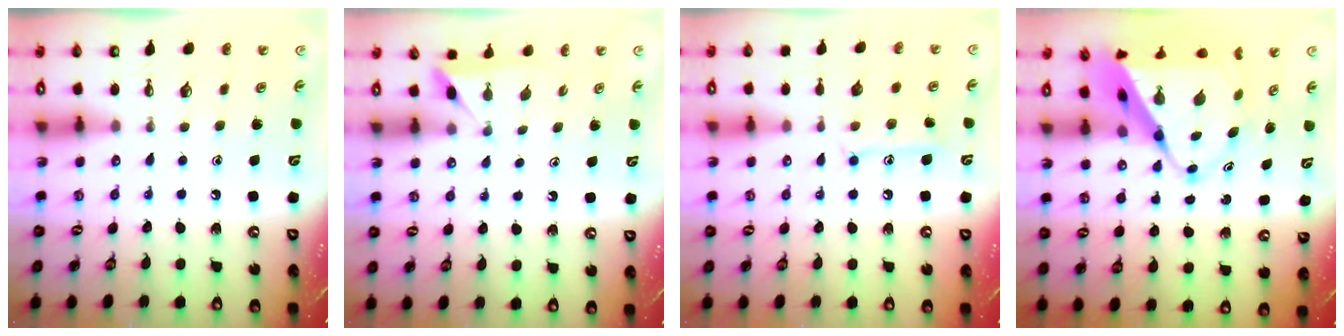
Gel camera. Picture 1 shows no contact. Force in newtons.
{"total": 2.1, "press": 2.1, "slide": 0.2}
{"total": 10.1, "press": 10.1, "slide": 0.7}
{"total": 11.7, "press": 11.6, "slide": 0.9}